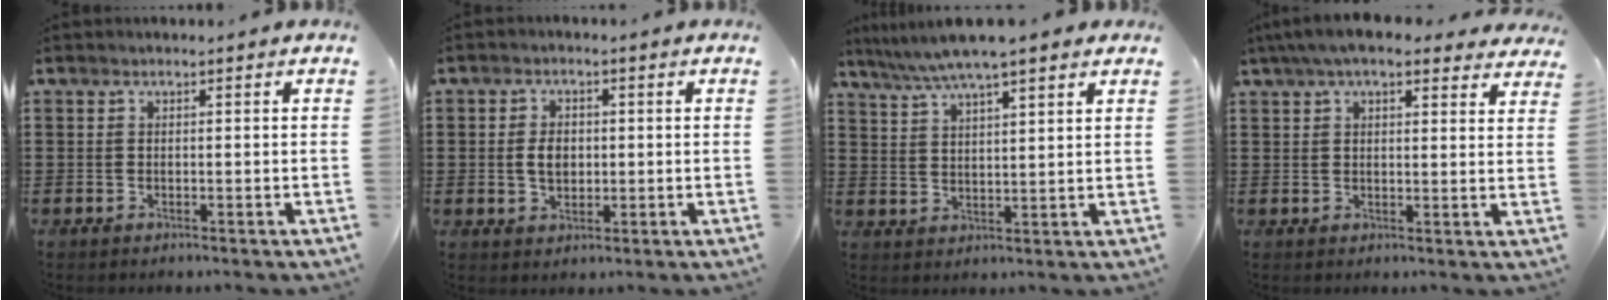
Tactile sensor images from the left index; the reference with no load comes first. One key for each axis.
{"total": 3.6, "fx": 0.2, "fy": 2.4, "fz": 2.7, "tx": -0.048, "ty": 0.004, "tz": 0.000}
{"total": 6.2, "fx": 5.1, "fy": 0.5, "fz": 3.4, "tx": -0.080, "ty": -0.014, "tz": 0.090}
{"total": 6.2, "fx": 5.1, "fy": 1.3, "fz": 3.3, "tx": -0.078, "ty": -0.005, "tz": 0.094}